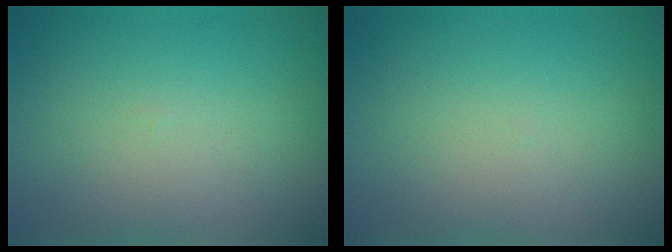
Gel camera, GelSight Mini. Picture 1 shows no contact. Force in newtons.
{"total": 0.0}